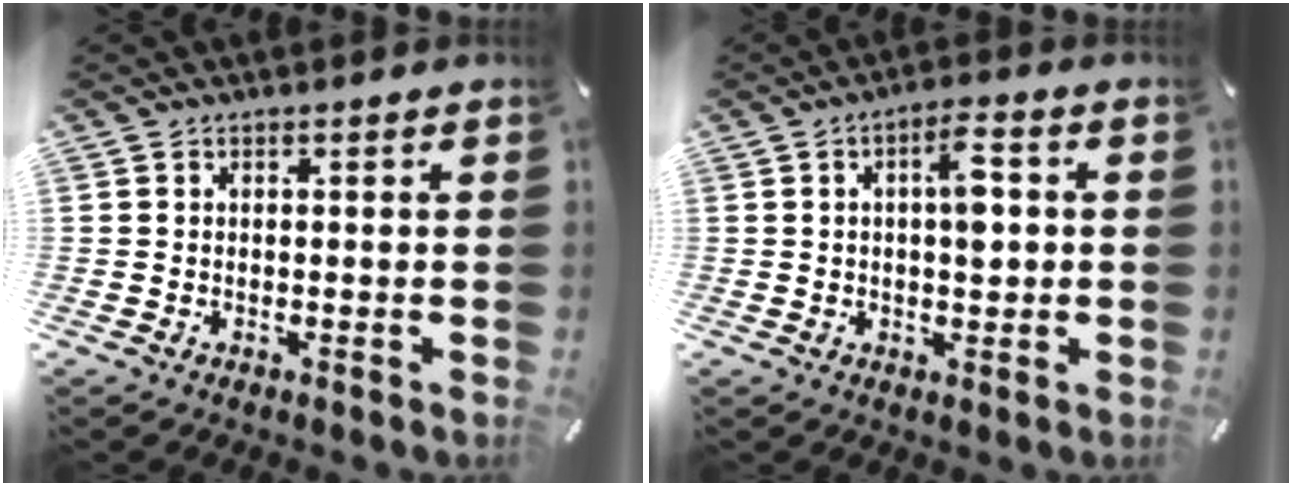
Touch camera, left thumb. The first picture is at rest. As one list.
[{"total": 7.0, "force": [0.9, 3.2, 6.1], "torque": [-0.085, 0.002, 0.009]}]